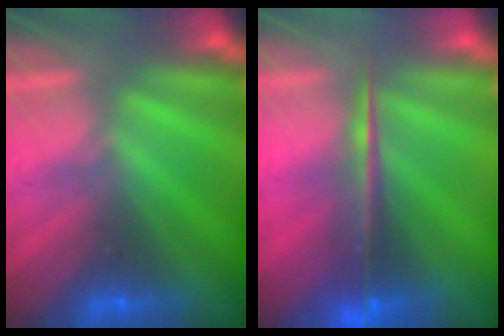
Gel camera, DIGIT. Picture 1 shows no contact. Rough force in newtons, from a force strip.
{"total": 7.0}